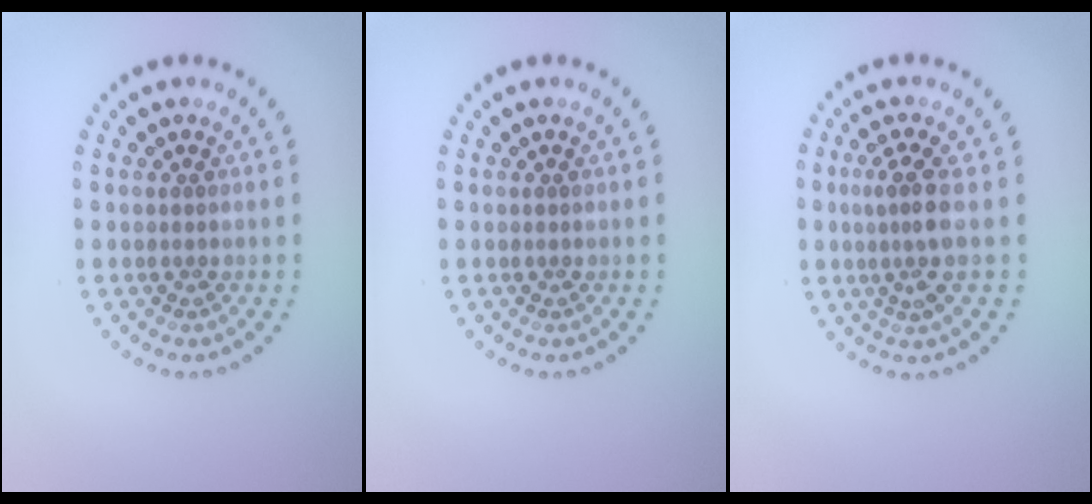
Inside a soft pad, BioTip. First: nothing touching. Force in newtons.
{"total": 0.0}
{"total": 2.8, "press": 2.1, "slide": 1.8}